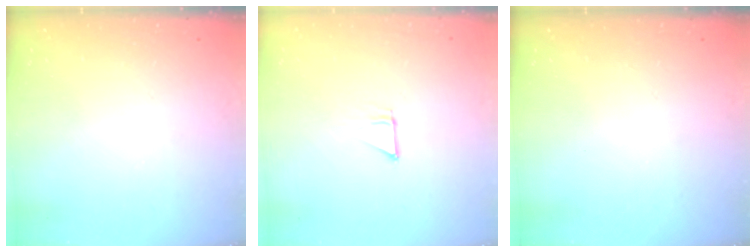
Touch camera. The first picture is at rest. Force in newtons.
{"total": 4.9, "press": 4.9, "slide": 0.3}
{"total": 0.0}